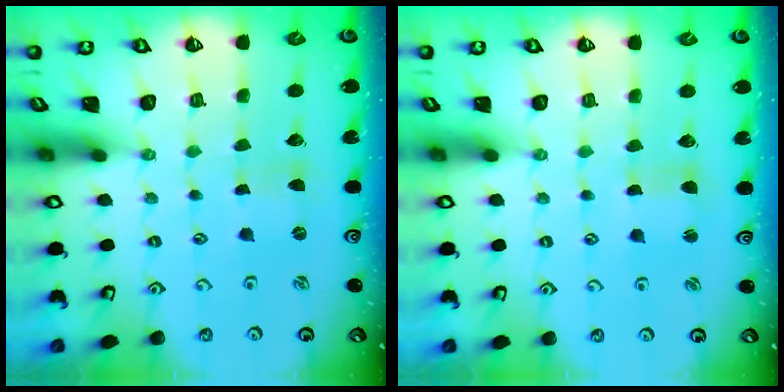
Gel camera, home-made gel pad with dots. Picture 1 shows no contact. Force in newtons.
{"total": 1.9, "press": 1.8, "slide": 0.3}